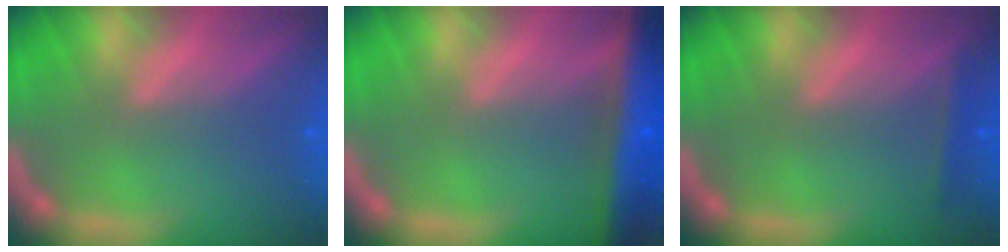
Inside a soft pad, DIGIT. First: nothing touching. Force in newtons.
{"total": 9.0}
{"total": 1.4}